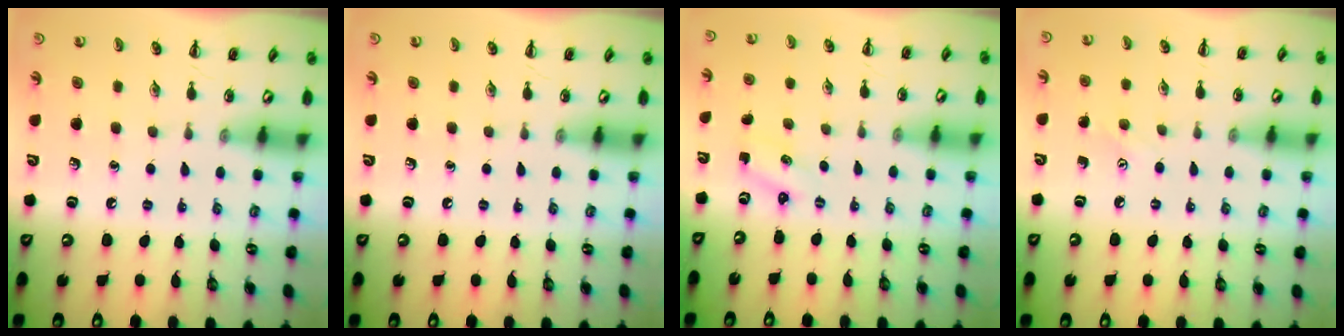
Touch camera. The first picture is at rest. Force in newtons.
{"total": 0.0}
{"total": 1.2, "press": 1.2, "slide": 0.4}
{"total": 3.9, "press": 3.8, "slide": 1.0}